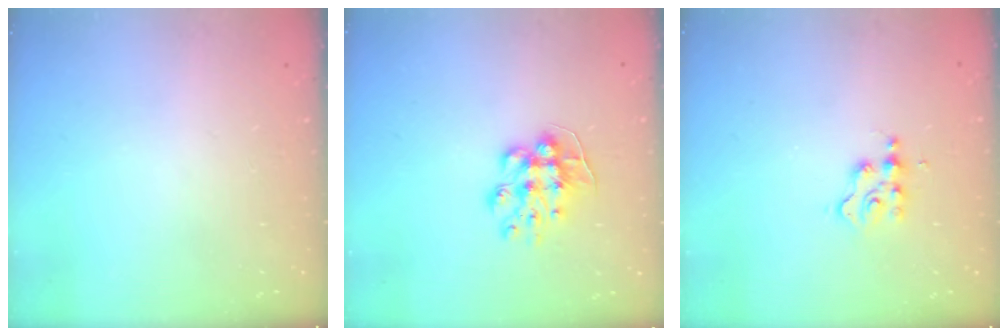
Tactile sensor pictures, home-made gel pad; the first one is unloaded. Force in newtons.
{"total": 9.4, "press": 9.4, "slide": 0.5}
{"total": 3.0, "press": 3.0, "slide": 0.2}